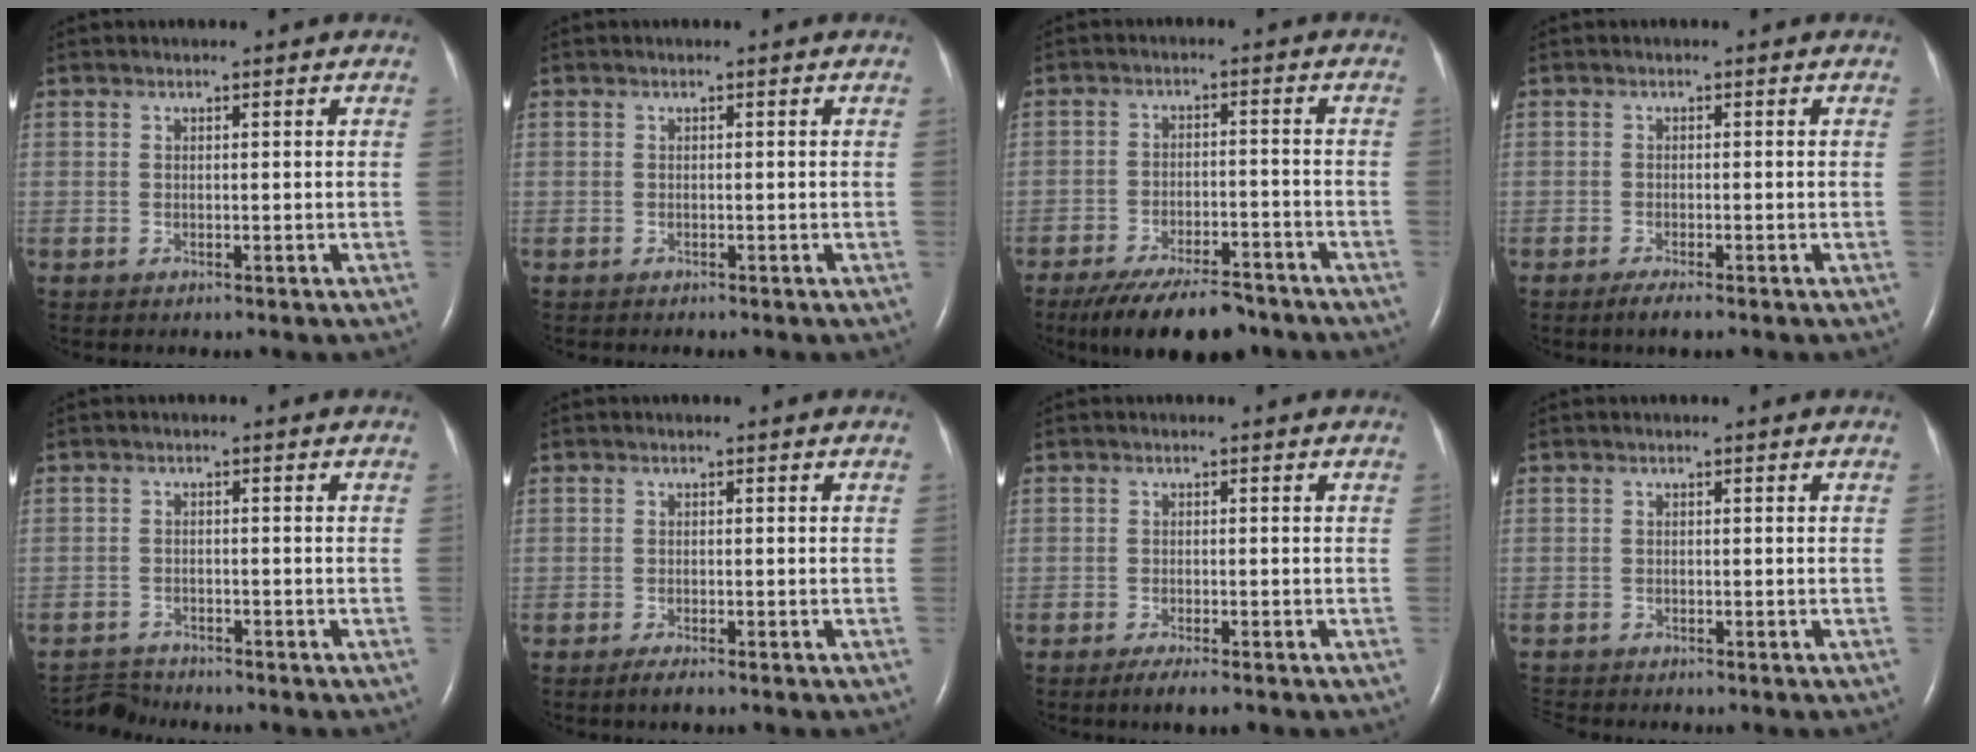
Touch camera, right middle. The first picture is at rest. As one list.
[{"total": 0.0}, {"total": 12.6, "force": [-10.3, 3.4, 6.3], "torque": [-0.100, -0.009, -0.160]}, {"total": 2.1, "force": [-1.5, 0.1, 1.5], "torque": [-0.032, -0.006, -0.029]}, {"total": 3.3, "force": [-3.2, -0.1, -0.7], "torque": [0.009, -0.016, -0.058]}, {"total": 1.6, "force": [-1.2, 0.1, 1.0], "torque": [-0.025, -0.005, -0.024]}, {"total": 3.0, "force": [-2.2, 0.3, 2.0], "torque": [-0.034, -0.007, -0.036]}, {"total": 2.1, "force": [-2.1, 0.4, 0.3], "torque": [-0.005, -0.009, -0.034]}]